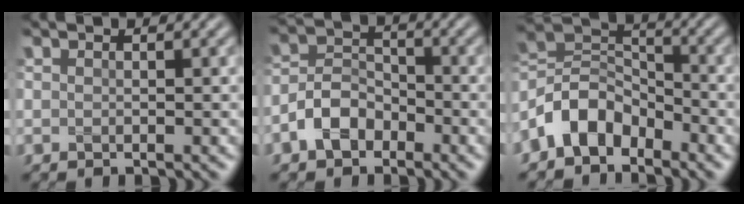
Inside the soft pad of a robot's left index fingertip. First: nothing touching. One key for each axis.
{"total": 3.6, "fx": -2.1, "fy": 2.3, "fz": 1.8, "tx": -0.034, "ty": 0.014, "tz": -0.051}
{"total": 5.6, "fx": -3.6, "fy": 3.4, "fz": 2.7, "tx": -0.045, "ty": 0.013, "tz": -0.083}